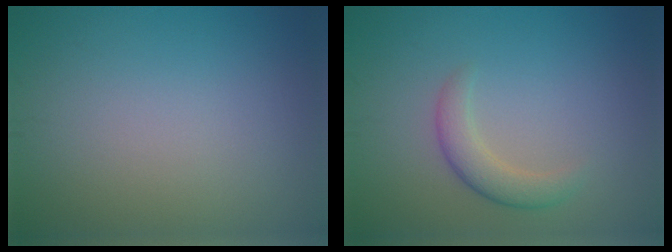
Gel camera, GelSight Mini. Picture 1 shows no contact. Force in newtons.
{"total": 2.5, "press": 2.5, "slide": 0.2}